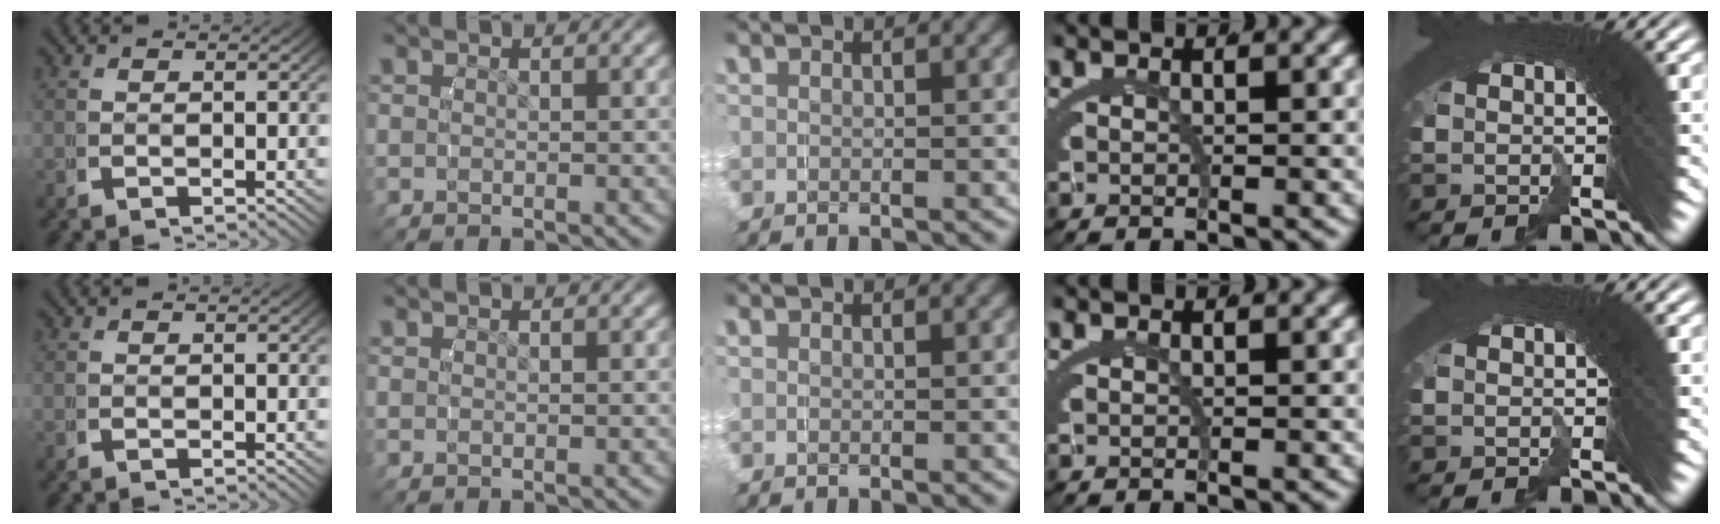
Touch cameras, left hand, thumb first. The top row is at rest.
{}